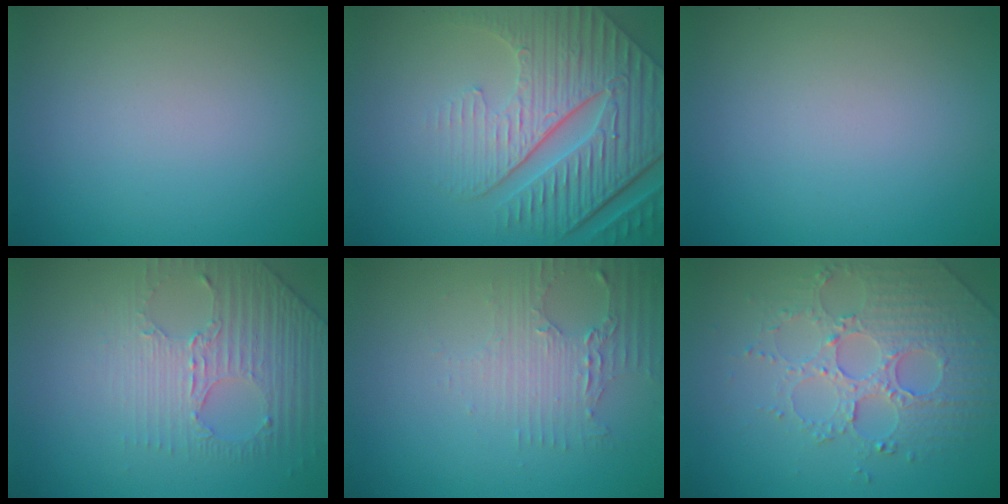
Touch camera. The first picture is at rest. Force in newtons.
{"total": 8.9, "press": 6.1, "slide": 6.5}
{"total": 0.0}
{"total": 4.5, "press": 3.2, "slide": 3.1}
{"total": 2.9, "press": 2.5, "slide": 1.5}
{"total": 4.1, "press": 3.9, "slide": 1.2}